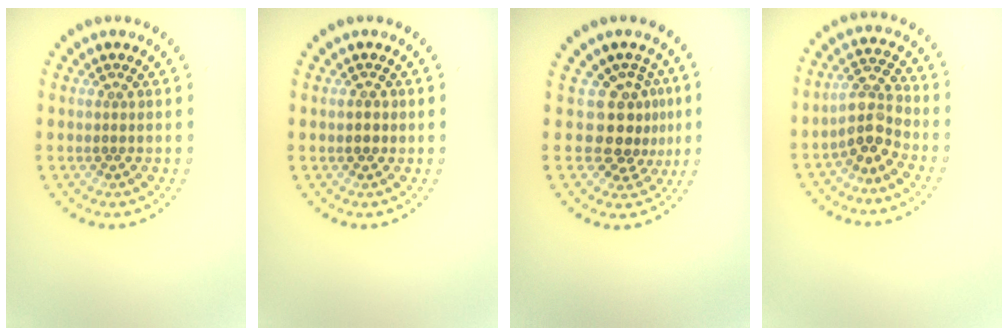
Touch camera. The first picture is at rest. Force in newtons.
{"total": 1.5, "press": 1.5, "slide": 0.1}
{"total": 3.6, "press": 2.6, "slide": 2.5}
{"total": 3.4, "press": 2.9, "slide": 1.7}